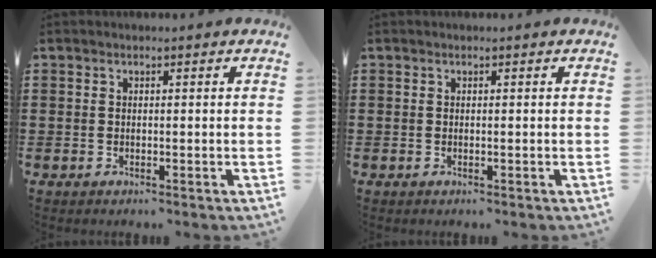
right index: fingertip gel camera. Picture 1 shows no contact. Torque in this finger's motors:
{"motor_torque": [0.03, 0.03, 0.00, 0.00]}